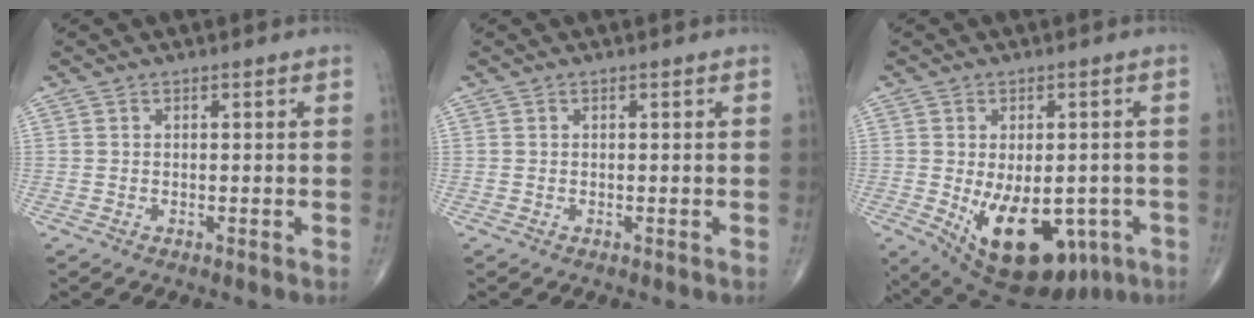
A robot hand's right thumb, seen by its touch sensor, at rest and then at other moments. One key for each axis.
{"total": 0.0}
{"total": 18.0, "fx": -5.7, "fy": 10.3, "fz": 13.6, "tx": -0.197, "ty": -0.007, "tz": -0.055}